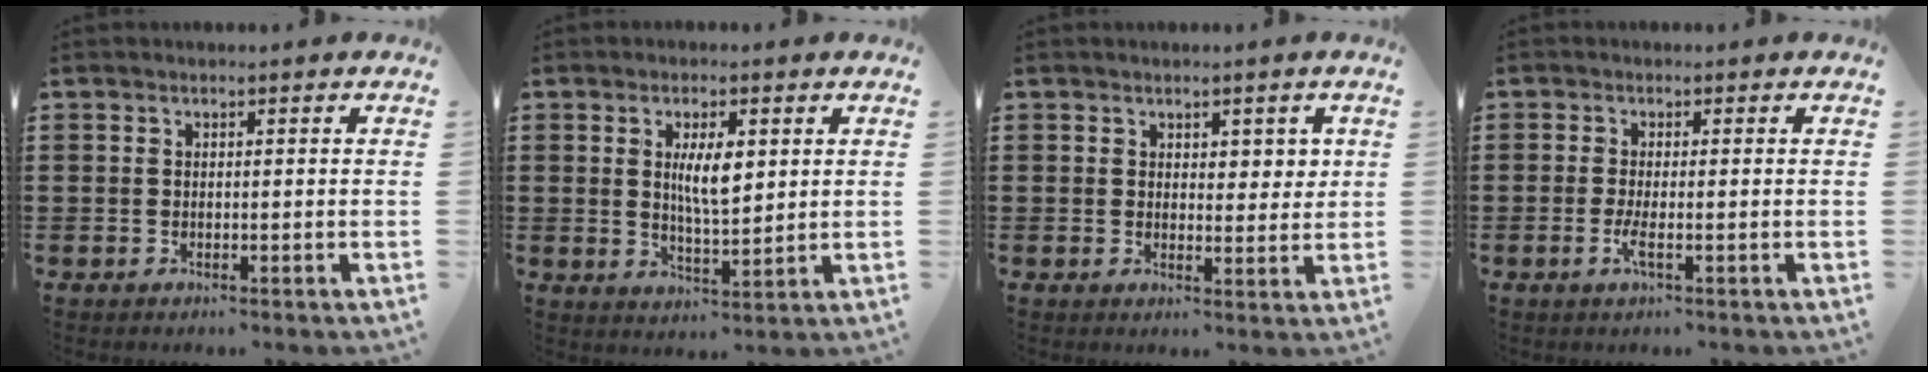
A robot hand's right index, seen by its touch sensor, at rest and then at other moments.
{"total": 5.9, "force": [1.5, 1.9, 5.4], "torque": [-0.102, 0.002, 0.022]}
{"total": 2.4, "force": [1.6, 1.6, 0.9], "torque": [-0.007, 0.002, 0.025]}
{"total": 2.4, "force": [-0.9, 0.1, 2.2], "torque": [-0.054, -0.012, -0.020]}